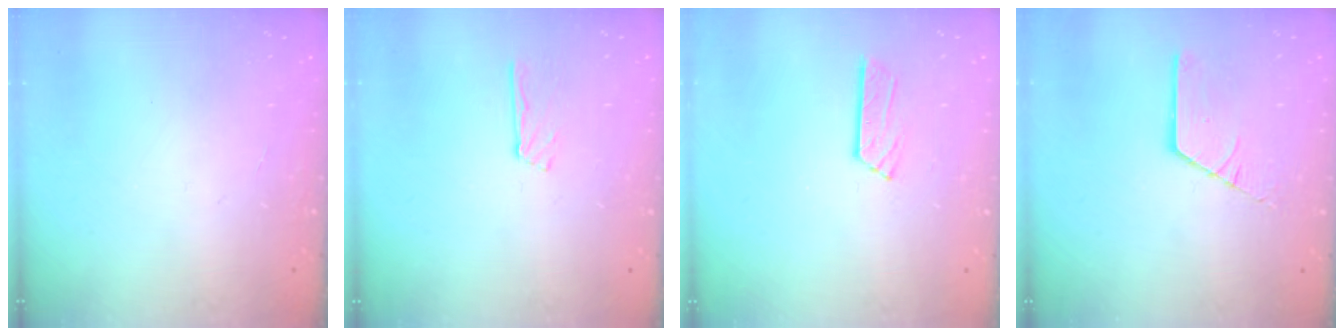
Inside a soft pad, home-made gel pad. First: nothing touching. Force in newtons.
{"total": 5.1, "press": 5.0, "slide": 0.5}
{"total": 4.6, "press": 4.6, "slide": 0.5}
{"total": 2.6, "press": 2.6, "slide": 0.2}